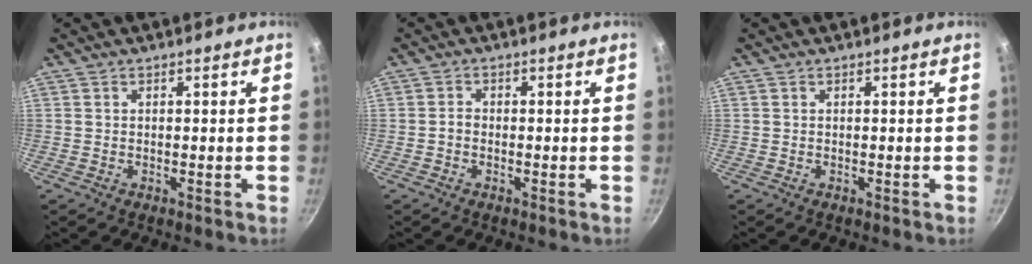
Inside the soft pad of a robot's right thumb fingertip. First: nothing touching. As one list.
[{"total": 1.4, "force": [-0.4, 1.0, 0.8], "torque": [-0.011, 0.010, -0.009]}, {"total": 0.0}]